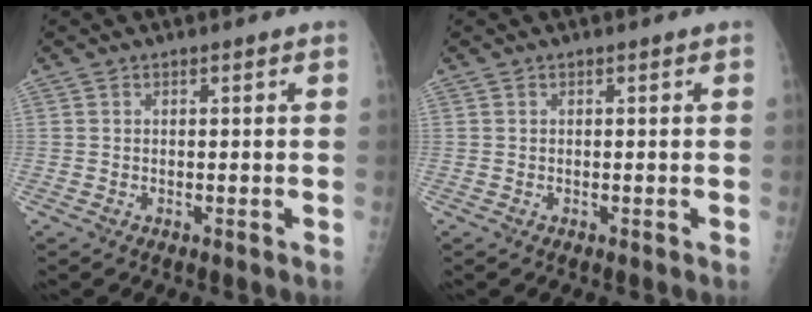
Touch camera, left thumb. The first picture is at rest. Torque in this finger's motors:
{"motor_torque": [-0.07, -0.07, 0.00, 0.00, 0.00]}